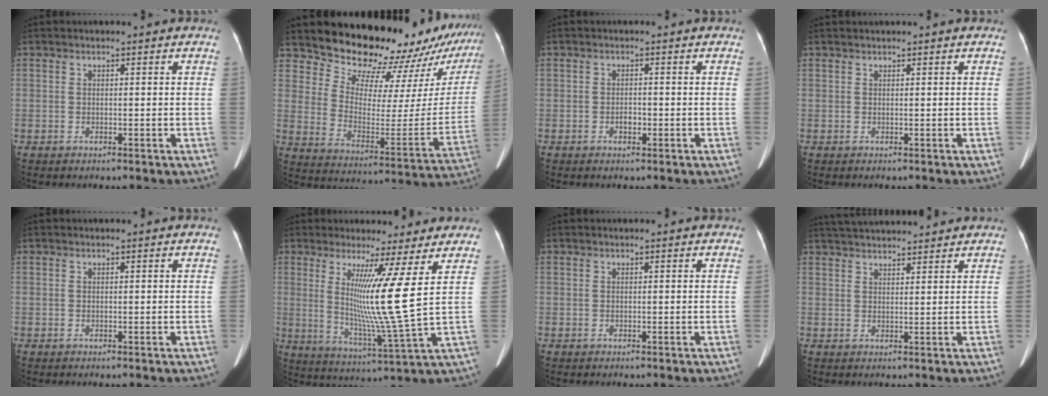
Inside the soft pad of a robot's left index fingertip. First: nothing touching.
{"total": 23.2, "force": [22.2, 4.0, 5.4], "torque": [-0.080, -0.127, 0.287]}
{"total": 1.1, "force": [-0.9, 0.5, 0.5], "torque": [-0.003, -0.006, -0.011]}
{"total": 1.9, "force": [1.7, -0.2, 0.8], "torque": [-0.012, 0.018, 0.025]}
{"total": 0.0}
{"total": 10.3, "force": [2.7, -2.9, 9.5], "torque": [-0.165, -0.046, 0.056]}
{"total": 0.0}
{"total": 11.8, "force": [11.0, 1.3, 4.1], "torque": [-0.070, 0.027, 0.163]}